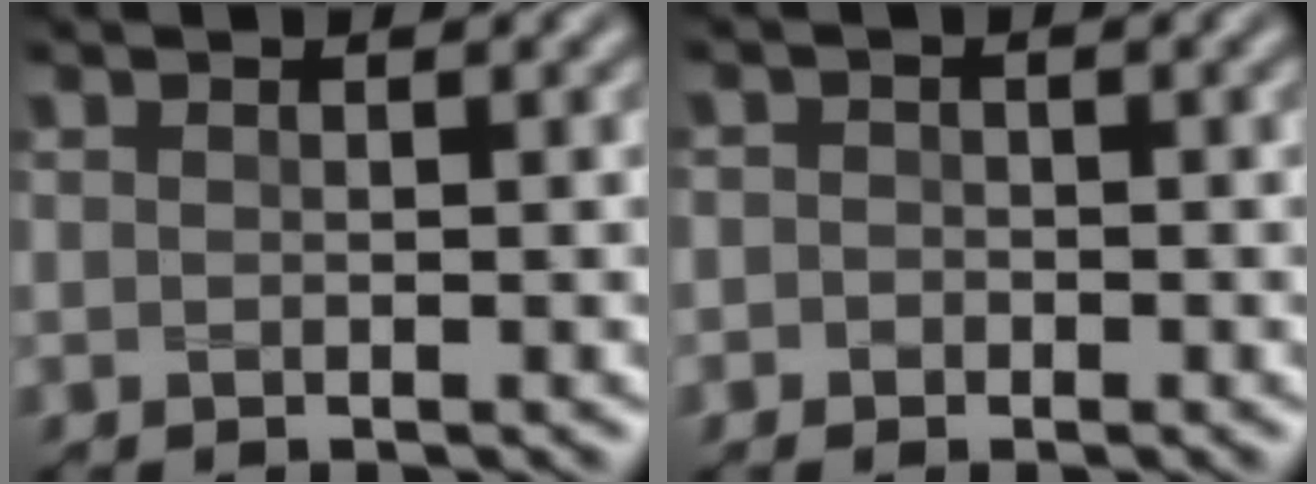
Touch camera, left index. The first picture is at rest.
{"total": 1.5, "force": [-0.2, 1.5, 0.4], "torque": [0.011, 0.003, -0.018]}